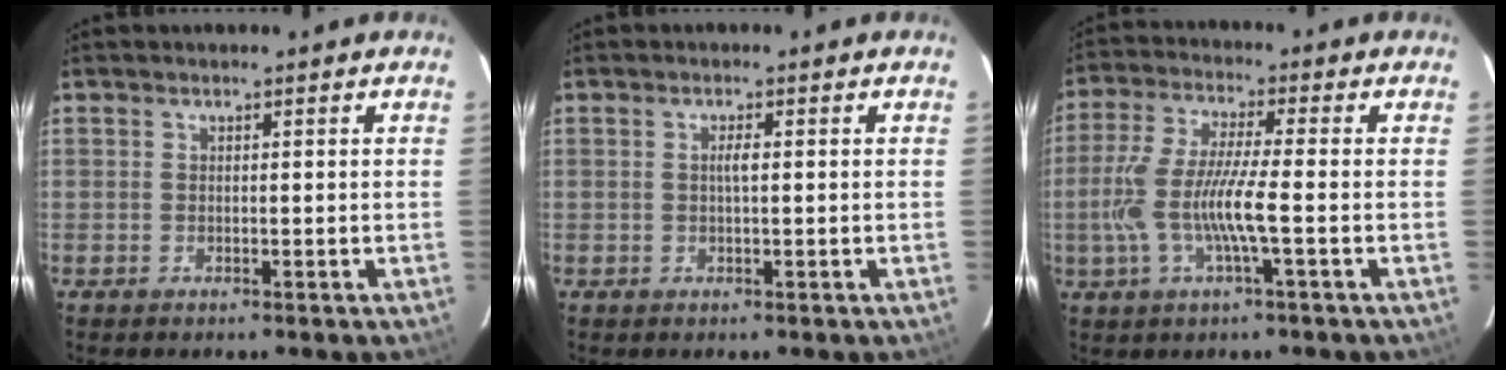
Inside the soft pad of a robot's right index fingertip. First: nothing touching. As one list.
[{"total": 1.5, "force": [0.1, 0.2, 1.4], "torque": [-0.027, 0.002, 0.000]}, {"total": 11.7, "force": [-2.6, 1.1, 11.3], "torque": [-0.234, -0.005, -0.047]}]